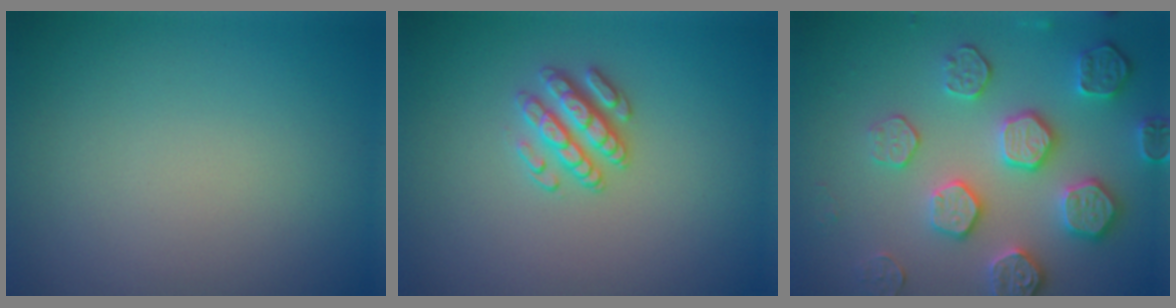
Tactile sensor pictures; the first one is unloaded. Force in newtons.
{"total": 2.7, "press": 2.5, "slide": 1.0}
{"total": 5.3, "press": 4.8, "slide": 2.2}